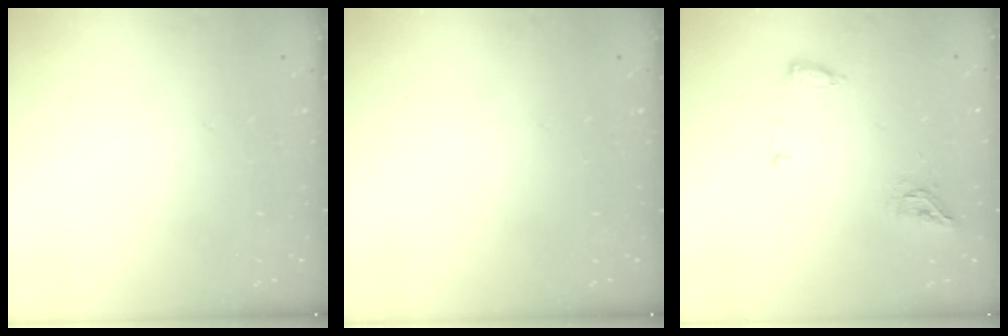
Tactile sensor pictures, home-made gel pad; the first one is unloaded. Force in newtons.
{"total": 0.0}
{"total": 7.4, "press": 7.4, "slide": 1.0}